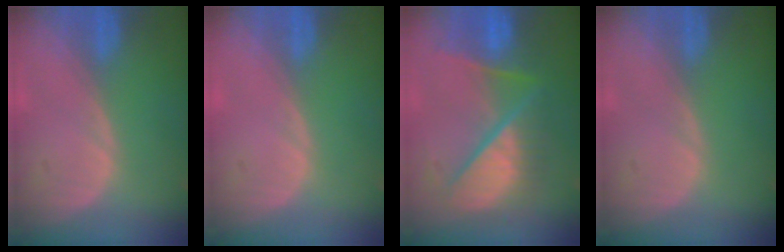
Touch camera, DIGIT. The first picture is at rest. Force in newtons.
{"total": 0.0}
{"total": 10.4, "press": 10.3, "slide": 1.3}
{"total": 0.0}